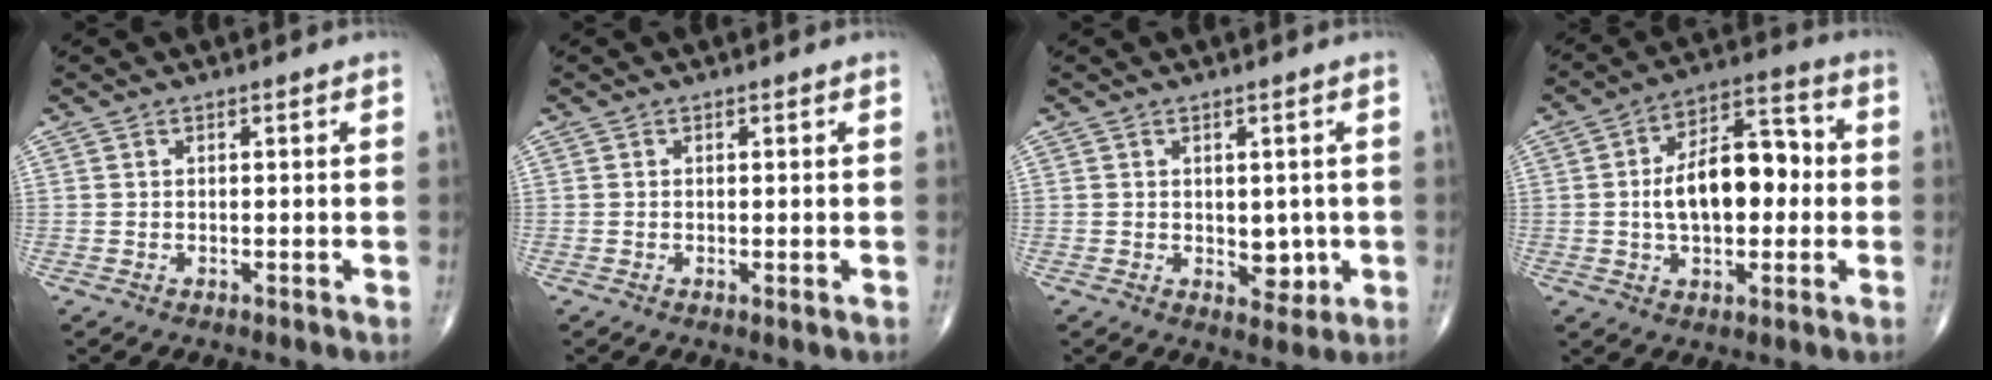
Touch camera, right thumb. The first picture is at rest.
{"total": 0.5, "force": [-0.1, 0.1, 0.5], "torque": [-0.013, -0.004, -0.002]}
{"total": 4.5, "force": [-0.3, 3.0, 3.3], "torque": [-0.016, -0.006, 0.005]}
{"total": 14.9, "force": [0.0, 8.2, 12.4], "torque": [-0.178, 0.033, -0.007]}